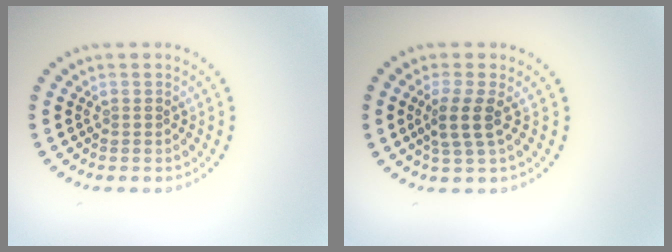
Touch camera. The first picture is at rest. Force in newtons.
{"total": 2.5, "press": 2.1, "slide": 1.4}